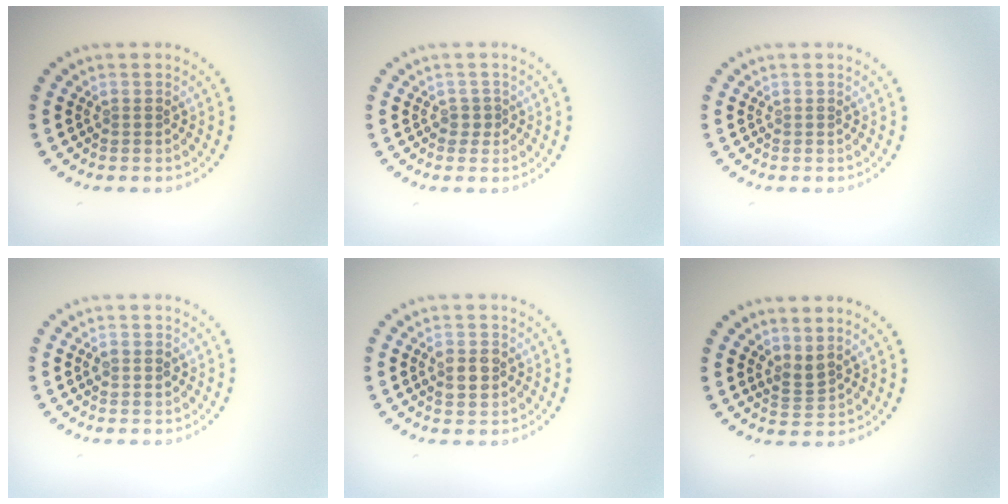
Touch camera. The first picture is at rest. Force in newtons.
{"total": 0.7, "press": 0.5, "slide": 0.5}
{"total": 0.0}
{"total": 1.6, "press": 1.6, "slide": 0.1}
{"total": 2.9, "press": 2.9, "slide": 0.2}
{"total": 1.6, "press": 1.1, "slide": 1.2}